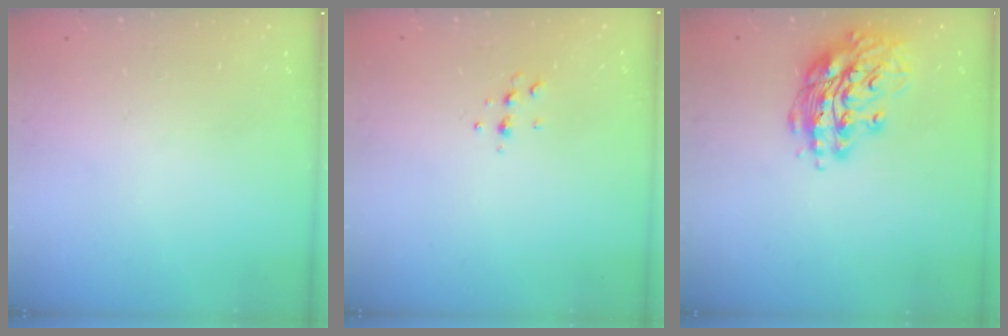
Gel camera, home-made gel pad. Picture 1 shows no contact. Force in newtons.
{"total": 4.7, "press": 4.6, "slide": 0.6}
{"total": 15.2, "press": 15.2, "slide": 0.8}